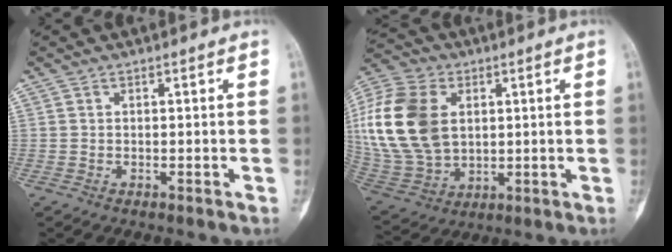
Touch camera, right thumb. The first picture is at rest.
{"total": 22.2, "force": [3.8, 15.2, 15.7], "torque": [-0.342, -0.006, 0.079]}